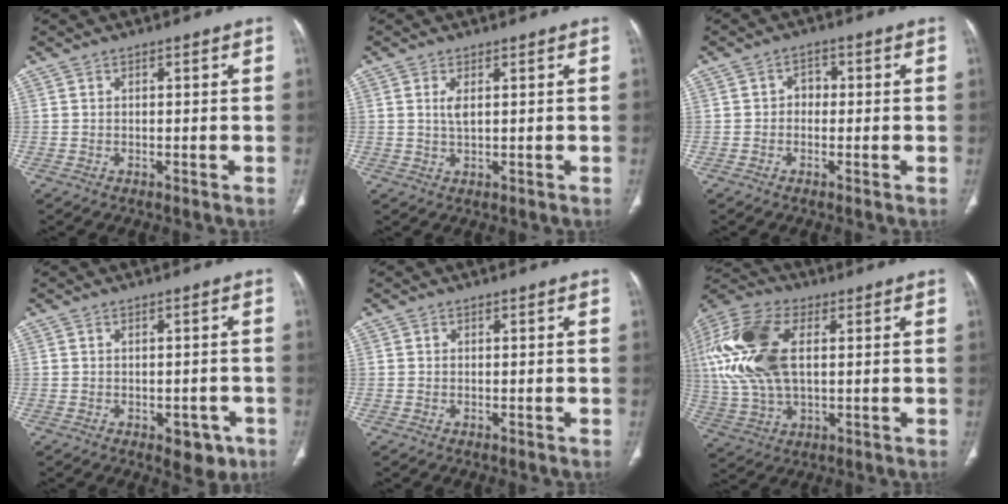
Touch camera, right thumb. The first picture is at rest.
{"total": 2.2, "force": [0.6, 0.8, 2.0], "torque": [-0.044, -0.003, 0.019]}
{"total": 2.5, "force": [-0.3, 2.1, 1.4], "torque": [-0.002, 0.012, -0.013]}
{"total": 4.7, "force": [-2.2, 2.7, 3.2], "torque": [-0.016, 0.011, -0.020]}
{"total": 0.0}
{"total": 20.3, "force": [3.8, 11.2, 16.6], "torque": [-0.370, 0.005, 0.068]}